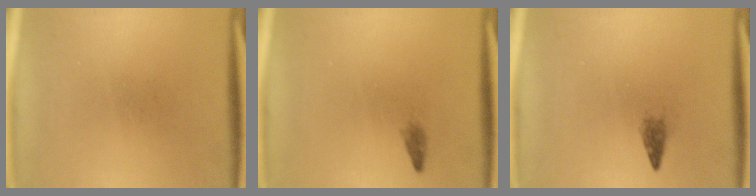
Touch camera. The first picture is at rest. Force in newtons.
{"total": 0.8}
{"total": 1.3}